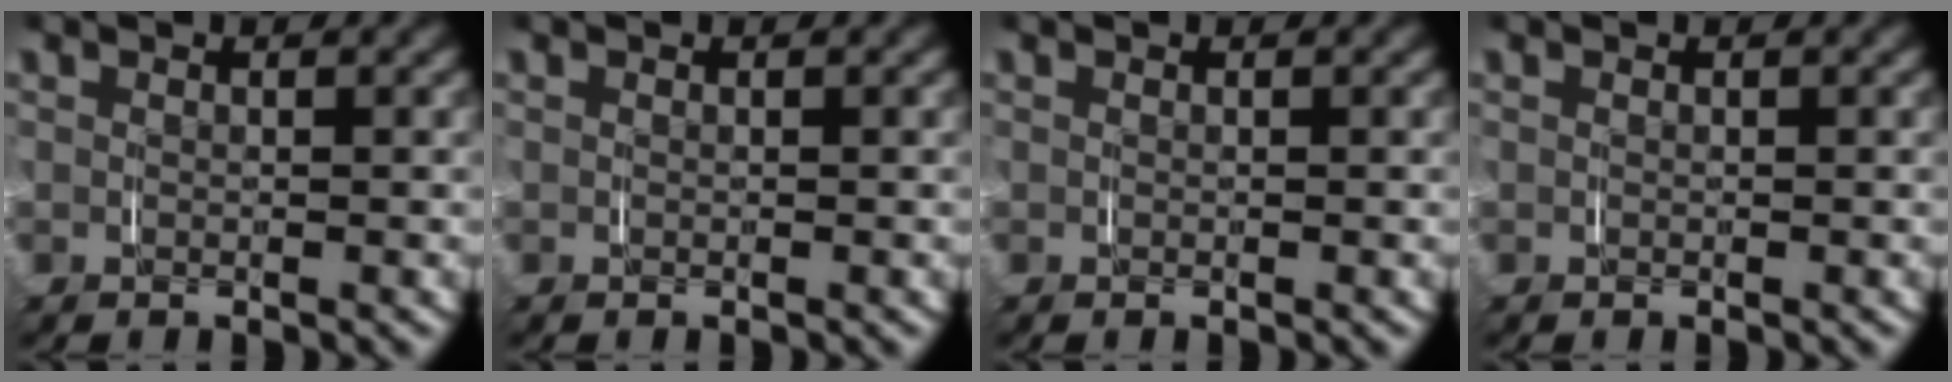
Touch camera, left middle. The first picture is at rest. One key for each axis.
{"total": 0.0}
{"total": 0.0}
{"total": 0.0}